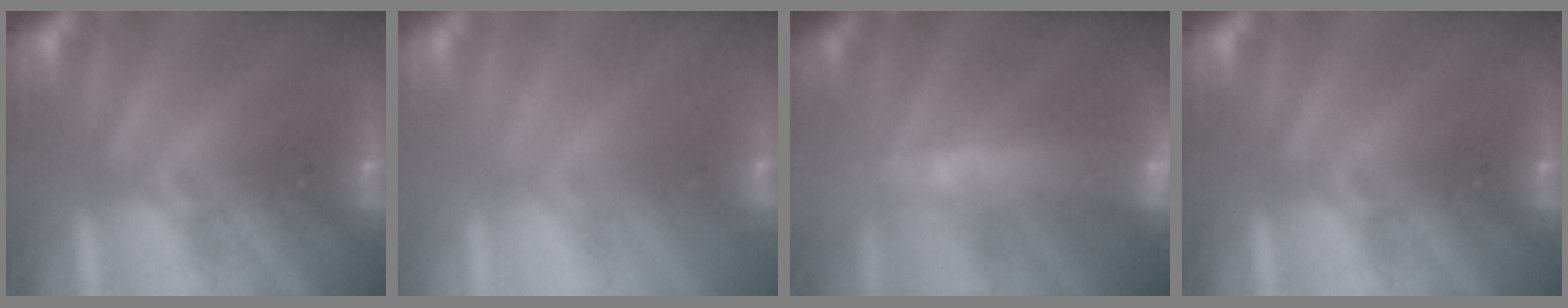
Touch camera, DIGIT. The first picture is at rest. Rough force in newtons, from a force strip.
{"total": 2.4}
{"total": 9.8}
{"total": 0.0}